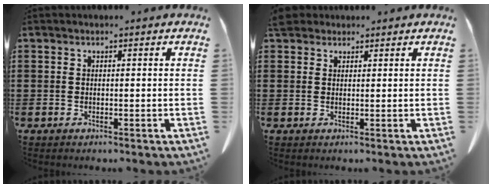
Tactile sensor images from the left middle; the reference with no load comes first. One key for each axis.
{"total": 2.6, "fx": 2.2, "fy": 1.3, "fz": 0.8, "tx": -0.024, "ty": 0.009, "tz": 0.042}